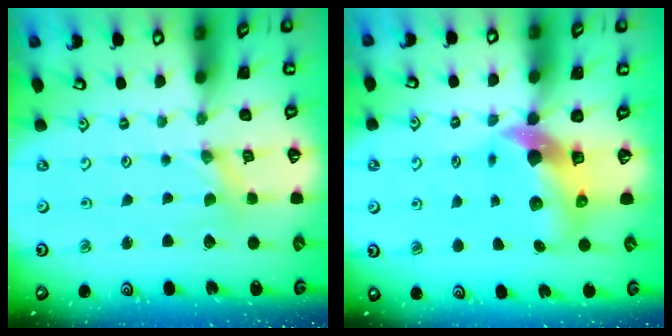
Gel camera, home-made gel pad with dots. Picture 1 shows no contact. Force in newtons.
{"total": 9.1, "press": 9.0, "slide": 1.3}